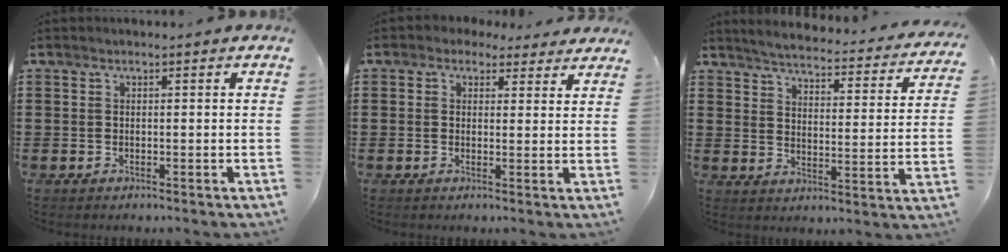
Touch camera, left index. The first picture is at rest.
{"total": 2.4, "force": [1.8, 1.5, 0.6], "torque": [-0.021, 0.006, 0.033]}
{"total": 3.8, "force": [3.6, -0.3, 1.1], "torque": [-0.043, -0.032, 0.054]}